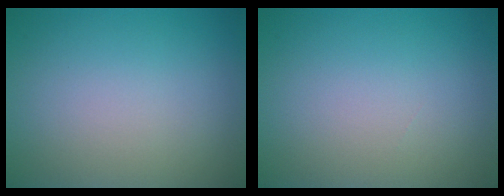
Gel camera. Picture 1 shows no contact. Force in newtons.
{"total": 0.0}